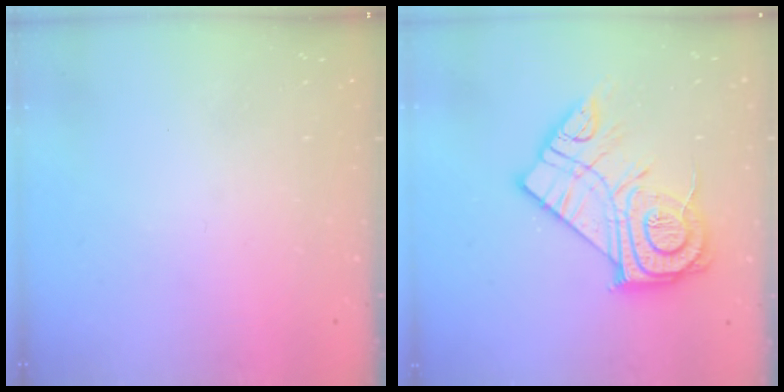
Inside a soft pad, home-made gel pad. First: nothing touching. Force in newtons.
{"total": 19.1, "press": 19.1, "slide": 1.3}